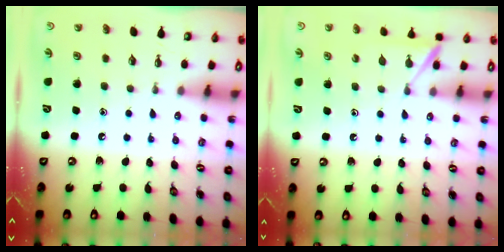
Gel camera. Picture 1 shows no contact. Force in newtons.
{"total": 5.8, "press": 5.8, "slide": 0.5}